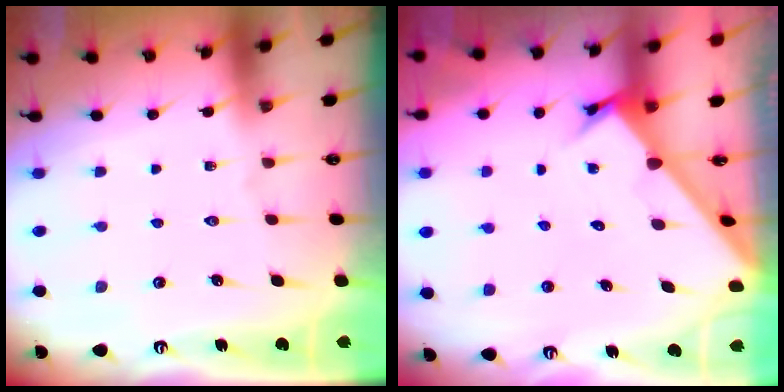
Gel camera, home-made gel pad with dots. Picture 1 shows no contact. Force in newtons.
{"total": 2.9, "press": 2.9, "slide": 0.2}